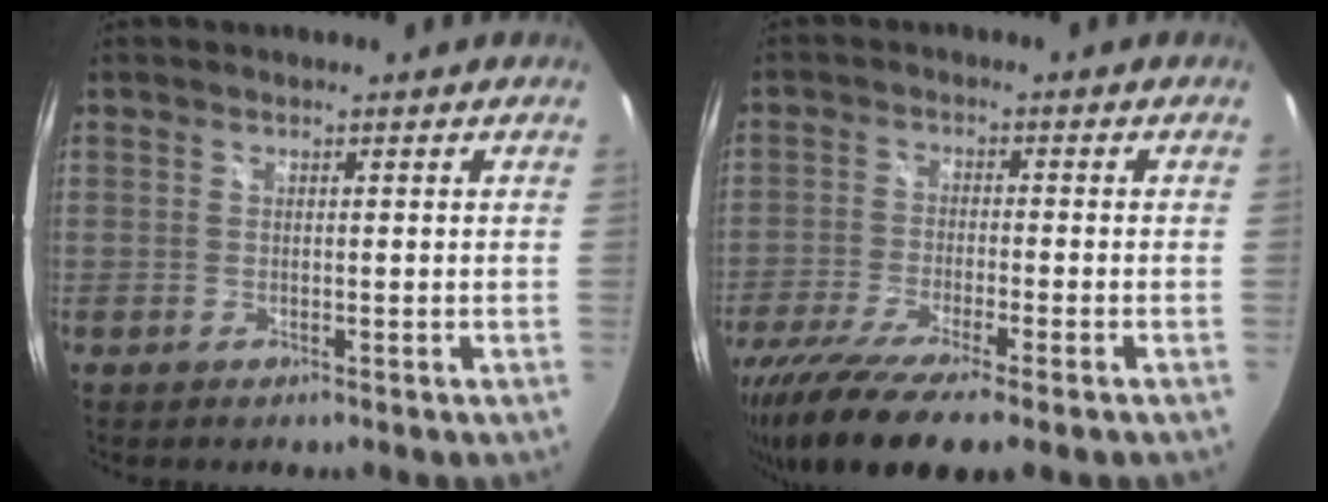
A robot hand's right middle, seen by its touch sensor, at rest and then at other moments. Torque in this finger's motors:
{"motor_torque": [1.22, -0.91, 0.30, 0.19]}